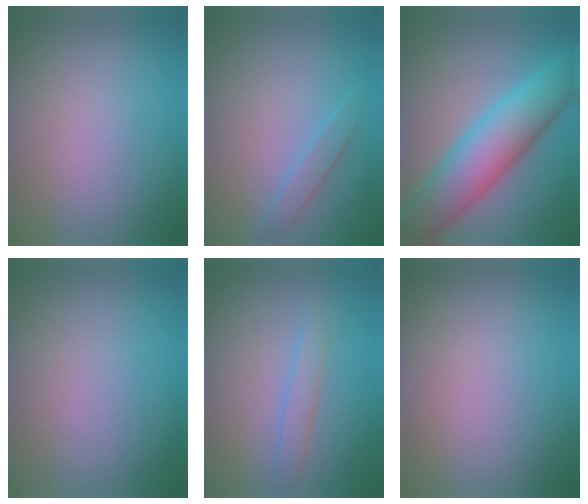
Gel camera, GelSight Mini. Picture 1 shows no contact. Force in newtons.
{"total": 1.4, "press": 1.4, "slide": 0.1}
{"total": 9.0, "press": 9.0, "slide": 0.2}
{"total": 0.0}
{"total": 1.5, "press": 1.5, "slide": 0.0}
{"total": 0.0}